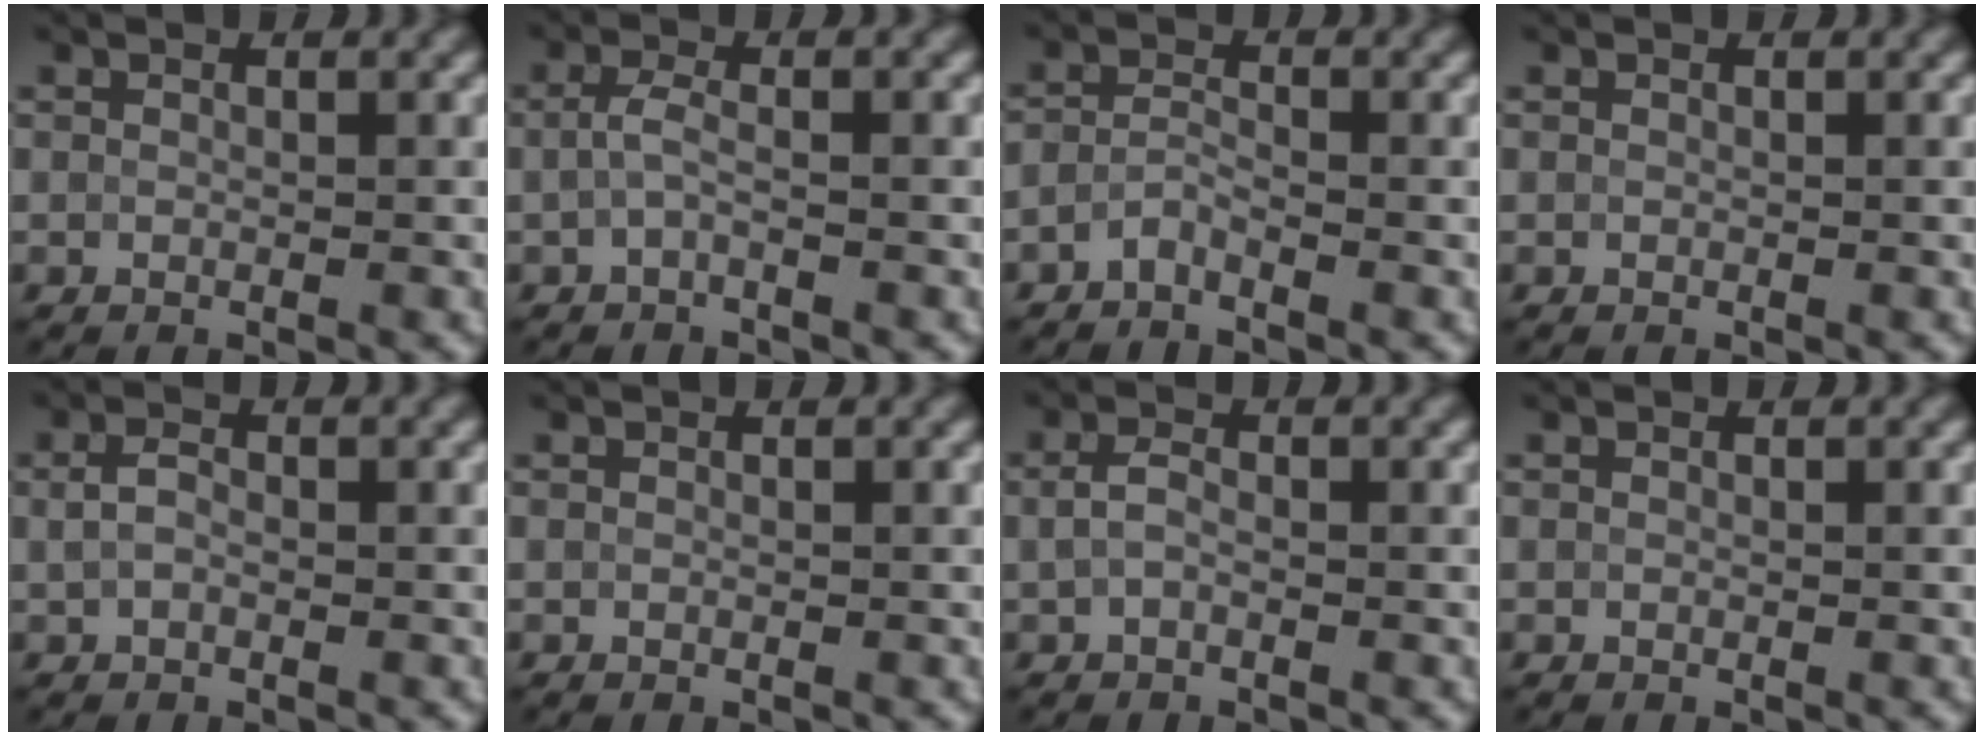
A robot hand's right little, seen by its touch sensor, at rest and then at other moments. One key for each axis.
{"total": 1.7, "fx": -0.3, "fy": 0.4, "fz": 1.6, "tx": -0.038, "ty": 0.001, "tz": -0.011}
{"total": 1.5, "fx": -1.1, "fy": 0.4, "fz": 0.9, "tx": -0.022, "ty": 0.003, "tz": -0.026}
{"total": 0.0}
{"total": 1.6, "fx": 0.1, "fy": 1.0, "fz": 1.2, "tx": -0.027, "ty": 0.005, "tz": -0.003}
{"total": 0.0}
{"total": 1.4, "fx": -0.1, "fy": 0.8, "fz": 1.2, "tx": -0.029, "ty": 0.005, "tz": -0.007}
{"total": 0.0}